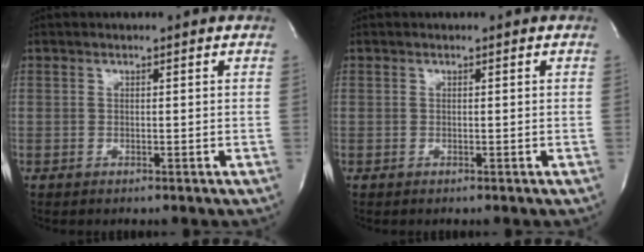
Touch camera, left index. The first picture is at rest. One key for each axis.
{"total": 0.0}